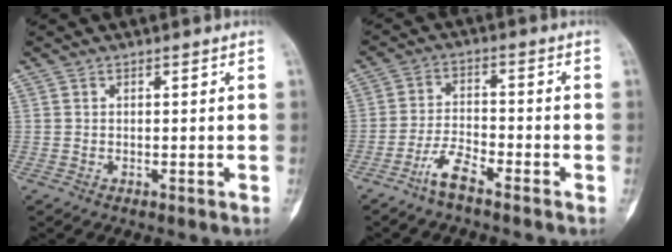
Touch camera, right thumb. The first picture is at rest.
{"total": 5.4, "force": [-4.0, 1.3, 3.3], "torque": [-0.072, 0.022, -0.079]}